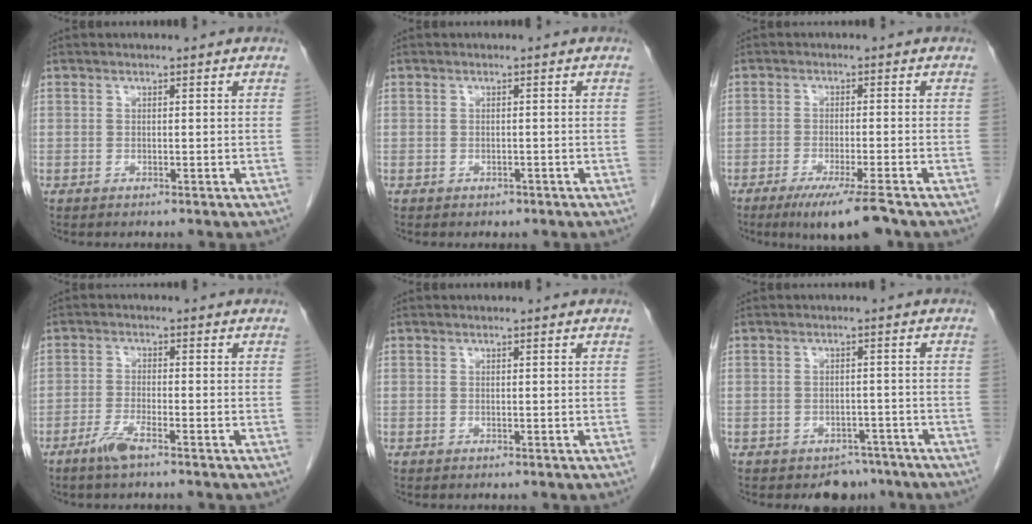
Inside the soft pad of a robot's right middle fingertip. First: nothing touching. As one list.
[{"total": 0.8, "force": [-0.5, 0.6, 0.1], "torque": [-0.005, 0.002, -0.005]}, {"total": 6.9, "force": [-4.9, -0.2, 4.9], "torque": [-0.076, -0.018, -0.081]}, {"total": 3.4, "force": [-2.5, 0.1, 2.4], "torque": [-0.054, -0.005, -0.052]}, {"total": 0.0}, {"total": 3.8, "force": [-3.0, 2.3, 0.6], "torque": [0.002, 0.009, -0.037]}]